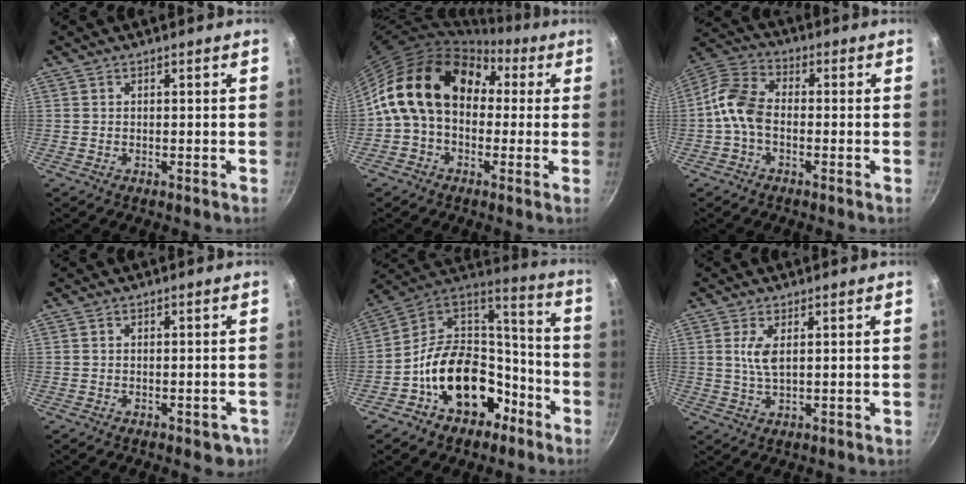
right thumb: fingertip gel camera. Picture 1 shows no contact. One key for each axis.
{"total": 17.2, "fx": 2.2, "fy": 12.5, "fz": 11.6, "tx": -0.166, "ty": 0.043, "tz": 0.019}
{"total": 8.3, "fx": -1.8, "fy": 5.4, "fz": 6.0, "tx": -0.117, "ty": 0.034, "tz": -0.054}
{"total": 3.7, "fx": -1.8, "fy": 2.0, "fz": 2.6, "tx": -0.015, "ty": 0.016, "tz": -0.011}
{"total": 21.2, "fx": -9.0, "fy": 14.7, "fz": 12.3, "tx": -0.163, "ty": 0.093, "tz": -0.142}
{"total": 4.0, "fx": 1.0, "fy": 1.6, "fz": 3.5, "tx": -0.071, "ty": -0.008, "tz": 0.022}